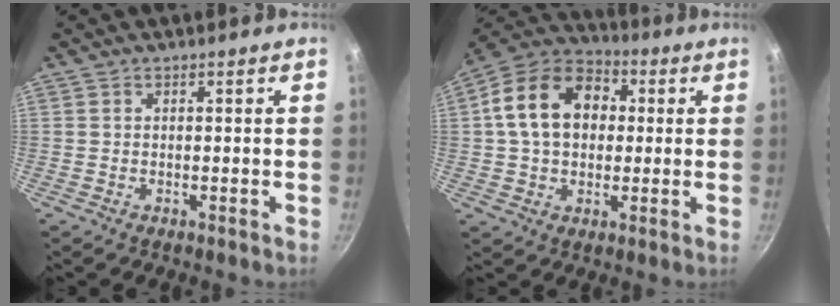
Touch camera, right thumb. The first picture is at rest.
{"total": 16.5, "force": [2.4, 12.2, 10.8], "torque": [-0.162, 0.030, 0.026]}